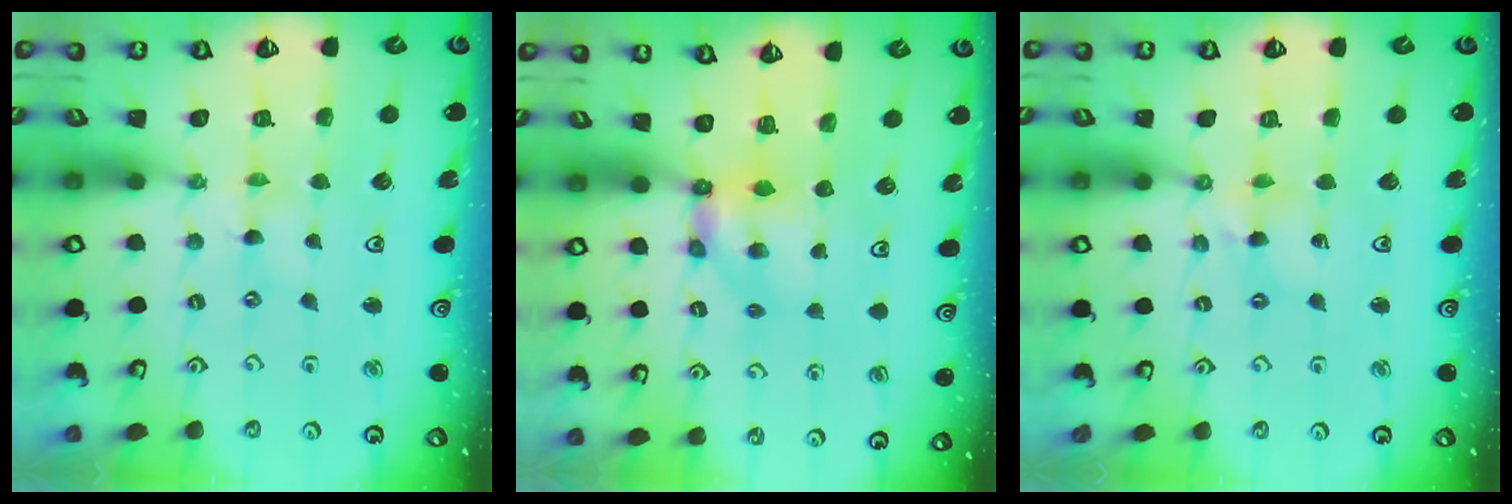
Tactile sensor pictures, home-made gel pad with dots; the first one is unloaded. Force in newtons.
{"total": 6.1, "press": 6.1, "slide": 0.6}
{"total": 4.0, "press": 4.0, "slide": 0.4}